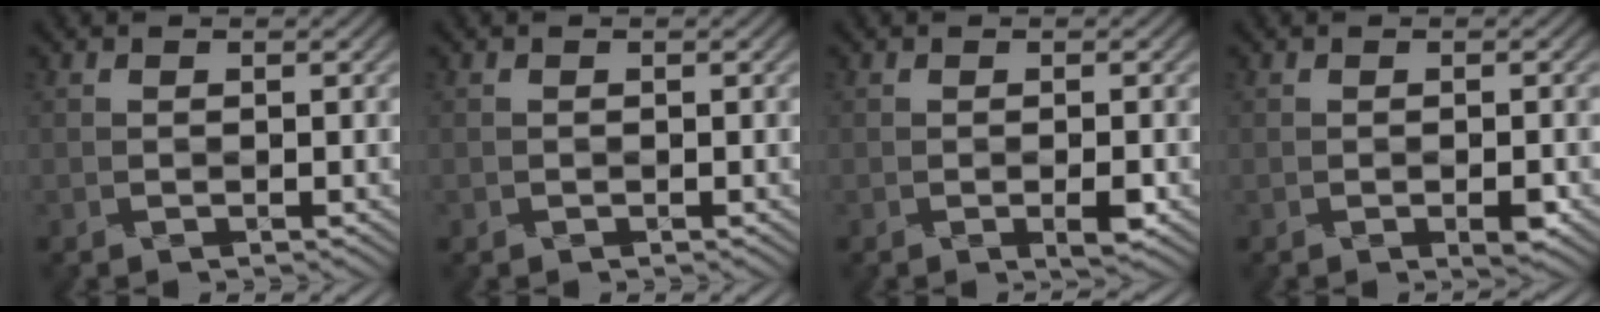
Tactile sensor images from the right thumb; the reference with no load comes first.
{"total": 0.0}
{"total": 1.6, "force": [-0.7, 0.2, 1.4], "torque": [-0.025, 0.000, -0.012]}
{"total": 1.5, "force": [-0.7, 0.5, 1.3], "torque": [-0.022, -0.001, -0.011]}